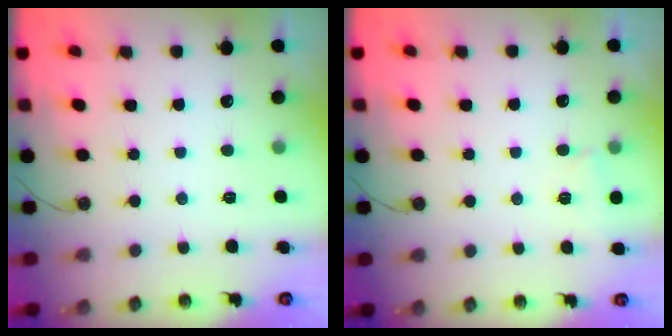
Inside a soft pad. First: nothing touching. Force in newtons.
{"total": 3.0, "press": 2.8, "slide": 0.9}